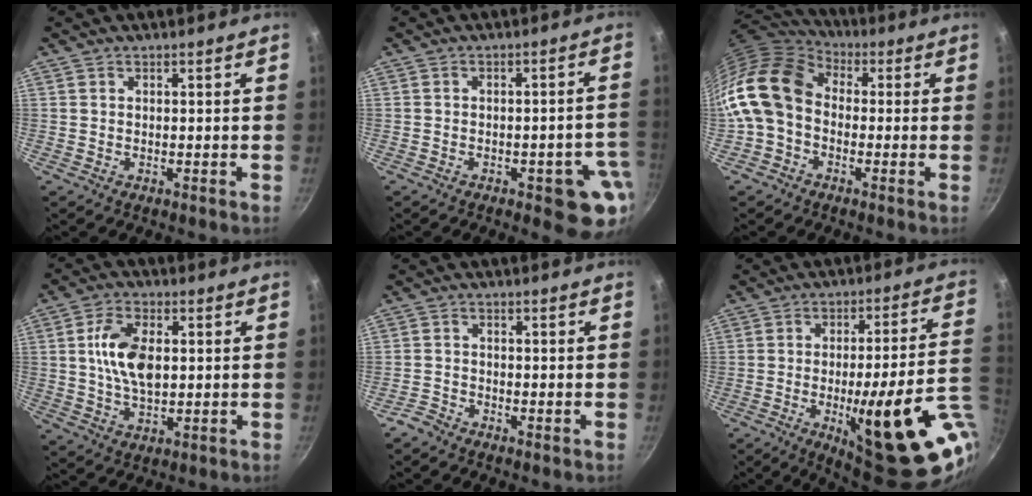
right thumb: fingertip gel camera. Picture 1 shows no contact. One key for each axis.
{"total": 10.0, "fx": -4.0, "fy": 4.0, "fz": 8.2, "tx": -0.048, "ty": 0.023, "tz": -0.045}
{"total": 15.9, "fx": -1.4, "fy": 12.1, "fz": 10.1, "tx": -0.193, "ty": 0.042, "tz": -0.049}
{"total": 10.1, "fx": 1.4, "fy": 5.8, "fz": 8.1, "tx": -0.138, "ty": -0.001, "tz": 0.024}
{"total": 2.0, "fx": -1.8, "fy": 0.8, "fz": 0.4, "tx": -0.013, "ty": 0.011, "tz": -0.042}
{"total": 27.5, "fx": -8.2, "fy": 7.2, "fz": 25.2, "tx": -0.295, "ty": 0.003, "tz": -0.101}